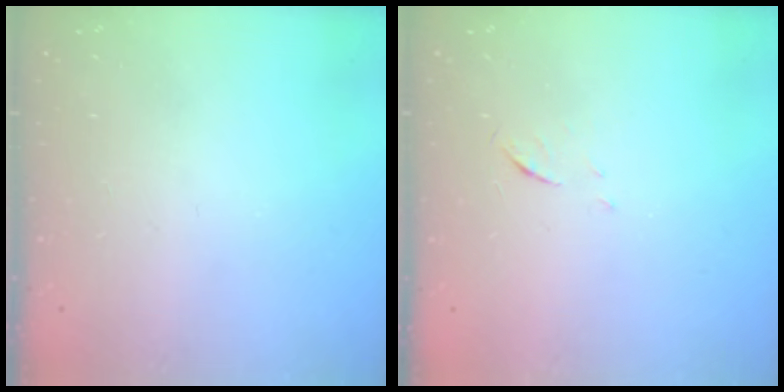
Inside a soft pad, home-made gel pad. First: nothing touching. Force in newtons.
{"total": 5.0, "press": 4.9, "slide": 0.4}